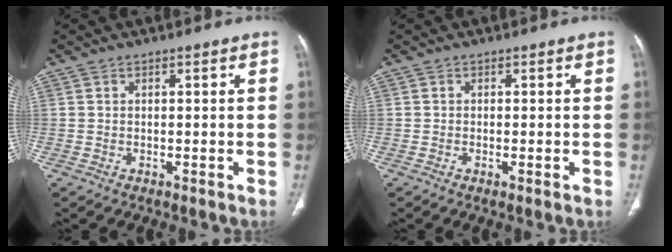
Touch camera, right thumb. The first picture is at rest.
{"total": 1.0, "force": [-0.3, 0.2, 1.0], "torque": [-0.022, -0.003, -0.006]}